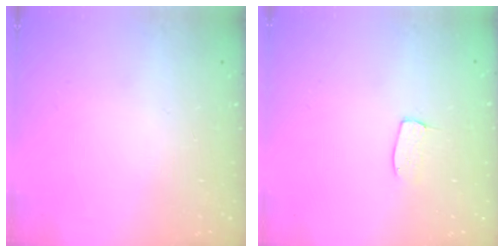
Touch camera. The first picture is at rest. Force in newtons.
{"total": 3.8, "press": 3.8, "slide": 0.2}